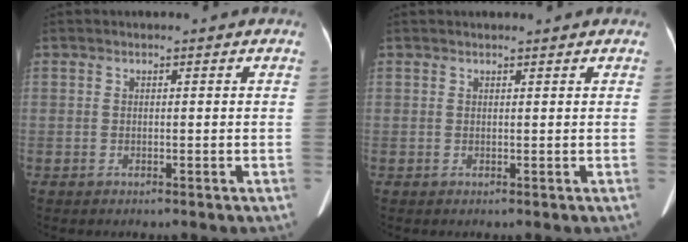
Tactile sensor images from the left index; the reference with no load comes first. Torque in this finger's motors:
{"motor_torque": [0.15, 0.04, 0.05, 0.01]}